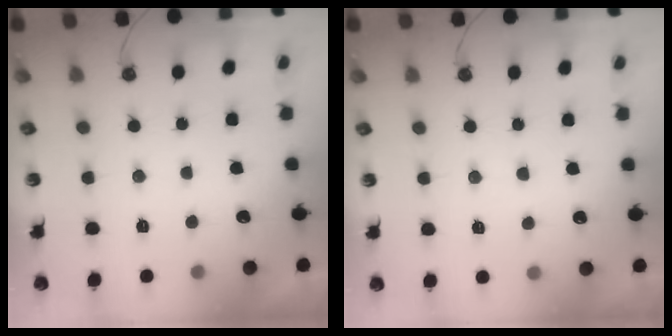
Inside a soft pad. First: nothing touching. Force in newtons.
{"total": 3.5, "press": 3.5, "slide": 0.5}